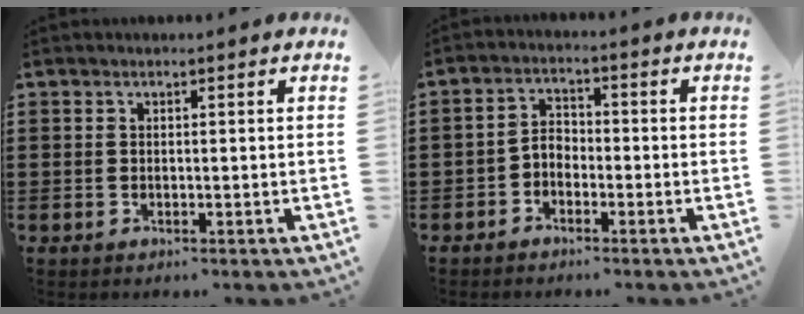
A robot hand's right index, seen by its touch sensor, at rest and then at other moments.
{"total": 2.6, "force": [-1.9, 1.5, 1.0], "torque": [-0.032, 0.006, -0.043]}